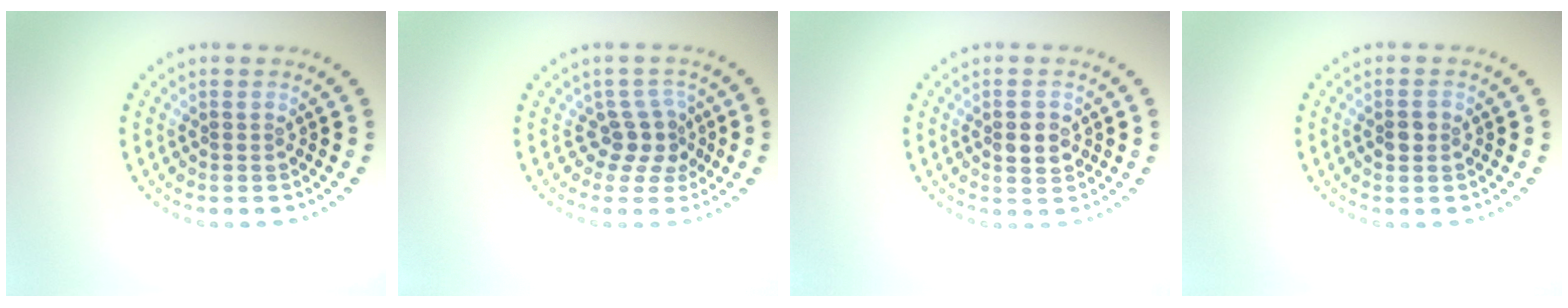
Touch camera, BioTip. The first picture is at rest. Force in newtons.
{"total": 2.7, "press": 1.9, "slide": 2.0}
{"total": 2.0, "press": 1.9, "slide": 0.3}
{"total": 1.3, "press": 1.3, "slide": 0.0}